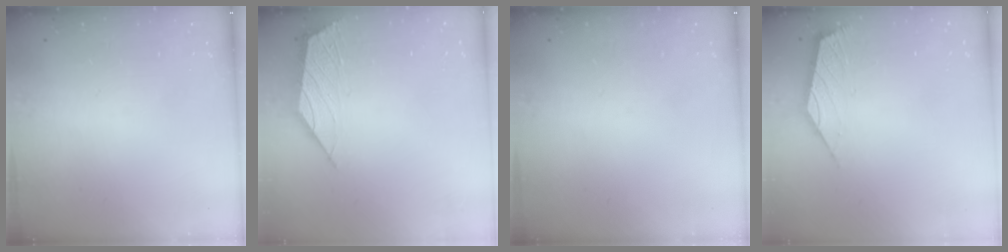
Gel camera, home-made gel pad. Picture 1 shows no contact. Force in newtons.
{"total": 2.1, "press": 2.0, "slide": 0.5}
{"total": 0.0}
{"total": 2.7, "press": 2.6, "slide": 0.6}